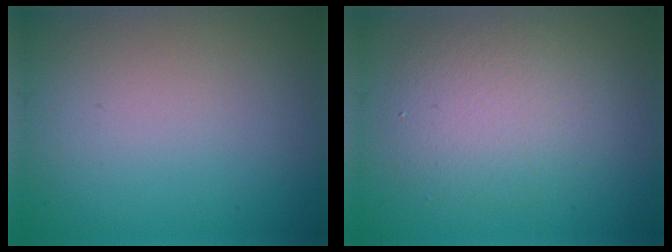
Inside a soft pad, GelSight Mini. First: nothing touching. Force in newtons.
{"total": 2.6, "press": 2.6, "slide": 0.3}